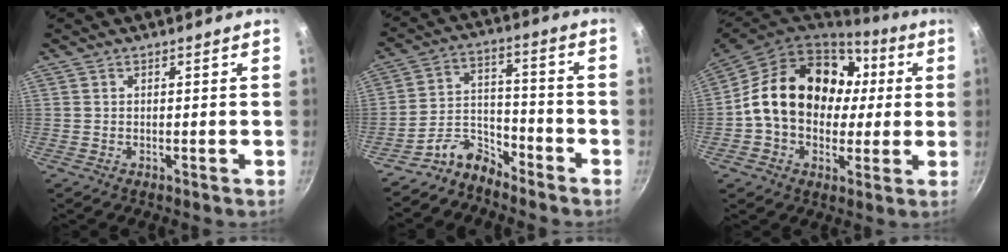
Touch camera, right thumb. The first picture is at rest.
{"total": 7.6, "force": [-6.7, 3.1, 1.8], "torque": [-0.020, 0.079, -0.142]}
{"total": 22.4, "force": [2.8, 17.0, 14.2], "torque": [-0.222, 0.035, 0.043]}